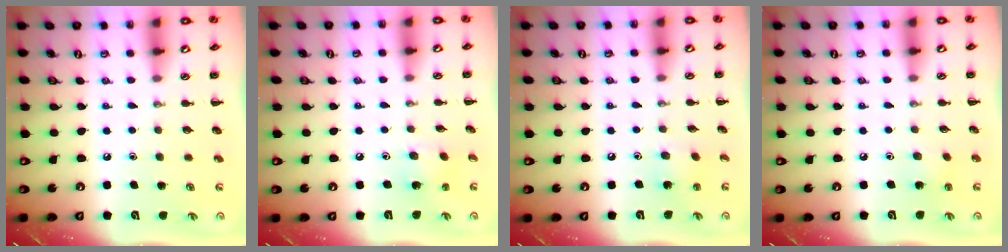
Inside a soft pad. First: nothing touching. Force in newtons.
{"total": 2.2, "press": 2.1, "slide": 0.6}
{"total": 3.6, "press": 3.5, "slide": 0.9}
{"total": 3.9, "press": 3.7, "slide": 1.1}